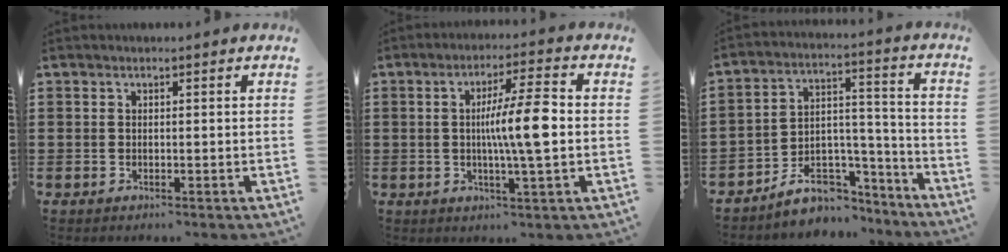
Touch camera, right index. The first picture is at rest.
{"total": 8.6, "force": [0.0, 0.6, 8.6], "torque": [-0.145, -0.002, -0.009]}
{"total": 8.4, "force": [-6.5, 4.8, 2.3], "torque": [-0.039, 0.025, -0.116]}